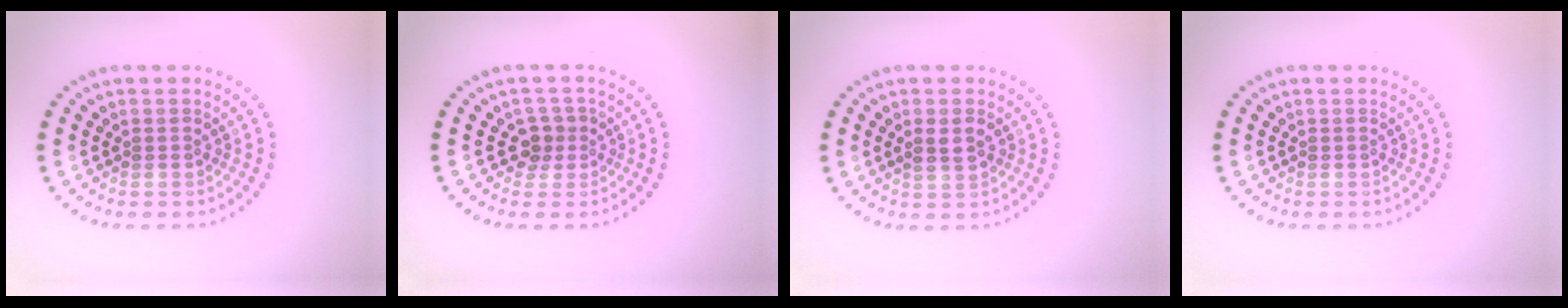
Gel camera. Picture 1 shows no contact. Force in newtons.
{"total": 1.9, "press": 1.5, "slide": 1.1}
{"total": 1.7, "press": 1.7, "slide": 0.2}
{"total": 0.0}